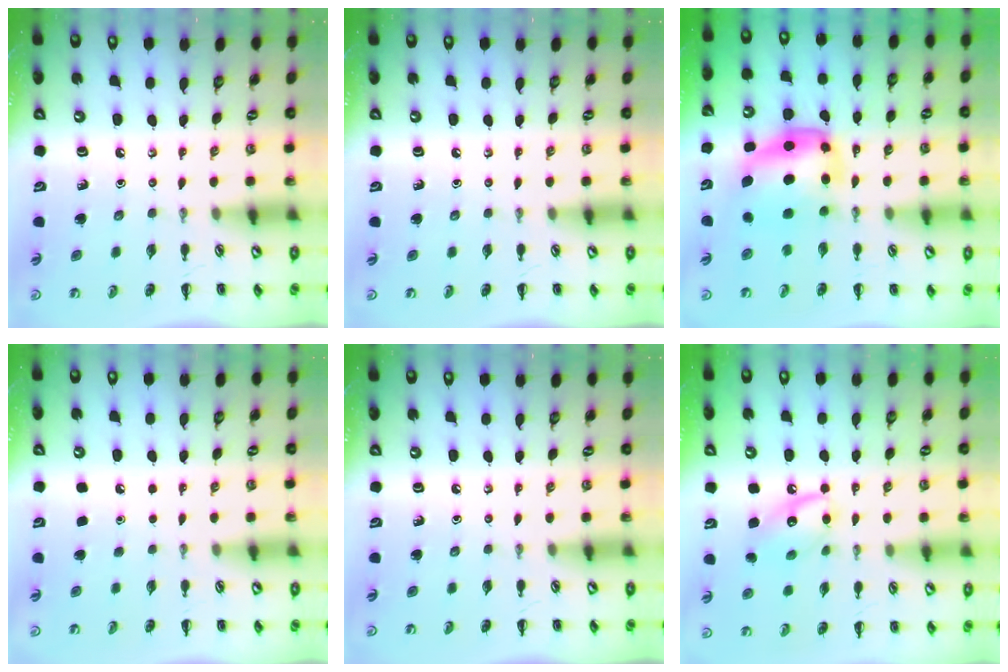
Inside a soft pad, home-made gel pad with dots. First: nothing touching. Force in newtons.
{"total": 0.0}
{"total": 6.6, "press": 6.4, "slide": 1.5}
{"total": 1.8, "press": 1.8, "slide": 0.1}
{"total": 0.0}
{"total": 10.7, "press": 10.7, "slide": 0.4}